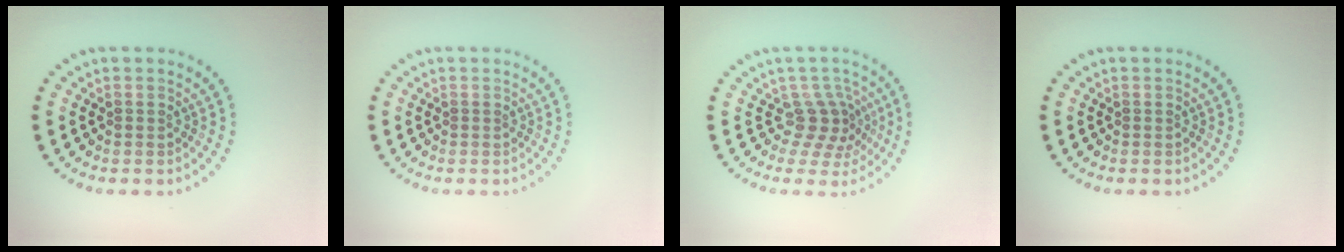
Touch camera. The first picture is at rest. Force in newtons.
{"total": 0.0}
{"total": 2.9, "press": 2.1, "slide": 2.0}
{"total": 0.0}